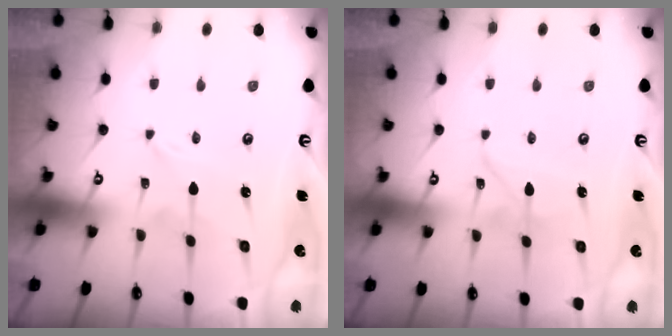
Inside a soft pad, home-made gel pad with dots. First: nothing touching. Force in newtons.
{"total": 3.4, "press": 3.4, "slide": 0.2}